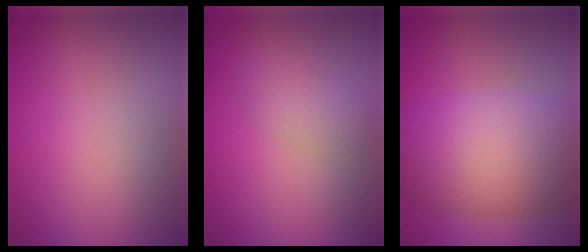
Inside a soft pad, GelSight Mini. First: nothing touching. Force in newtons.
{"total": 2.2, "press": 2.2, "slide": 0.1}
{"total": 10.3, "press": 10.3, "slide": 0.4}